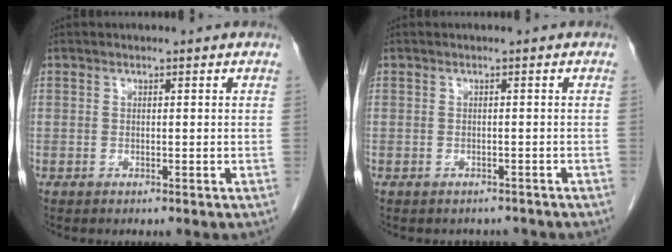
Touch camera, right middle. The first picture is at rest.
{"total": 2.6, "force": [-2.3, 1.2, 0.1], "torque": [-0.002, 0.001, -0.030]}